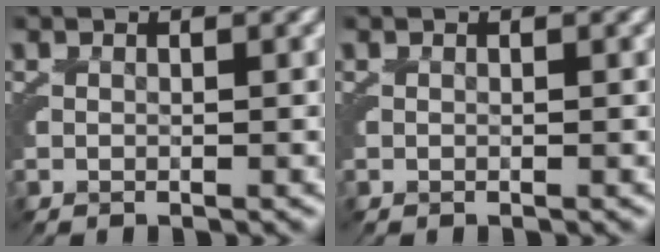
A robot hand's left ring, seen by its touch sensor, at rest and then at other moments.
{"total": 0.0}